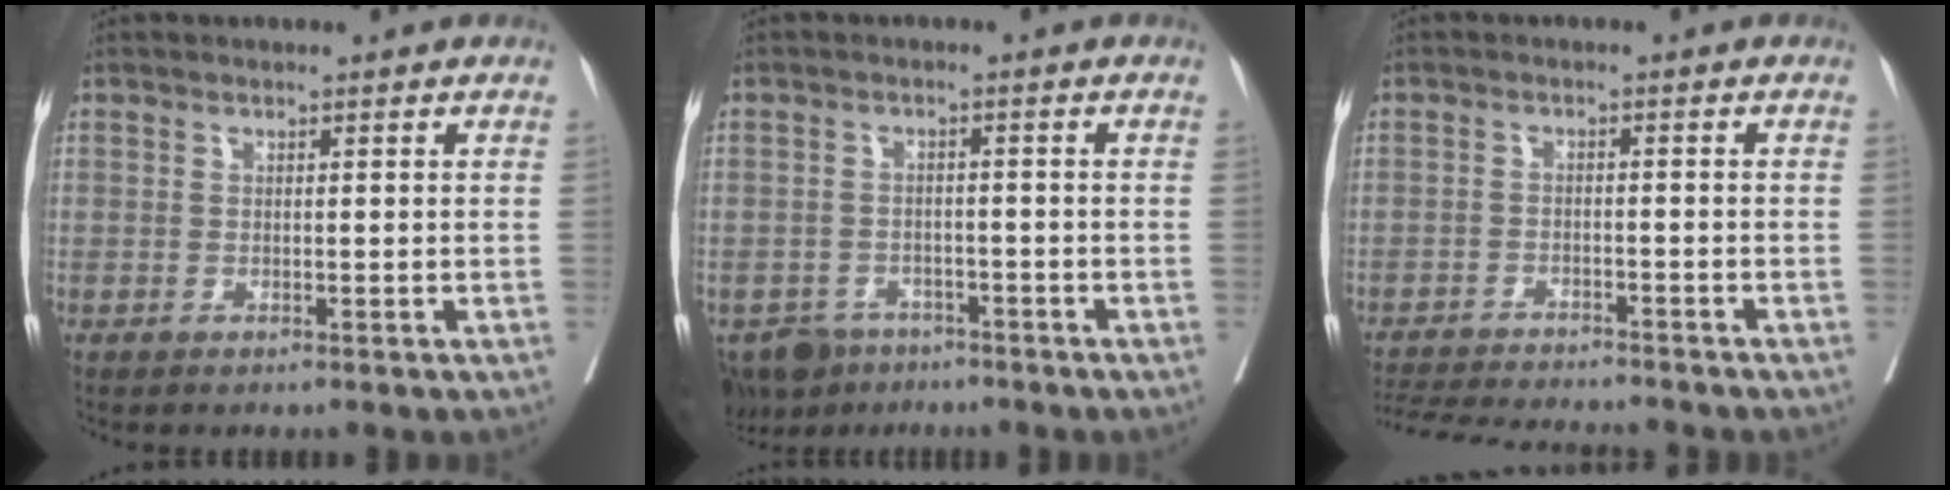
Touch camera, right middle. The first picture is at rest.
{"total": 6.0, "force": [-4.8, 3.5, 0.7], "torque": [-0.007, -0.001, -0.076]}
{"total": 12.6, "force": [-11.8, 1.0, 4.1], "torque": [-0.065, -0.010, -0.170]}